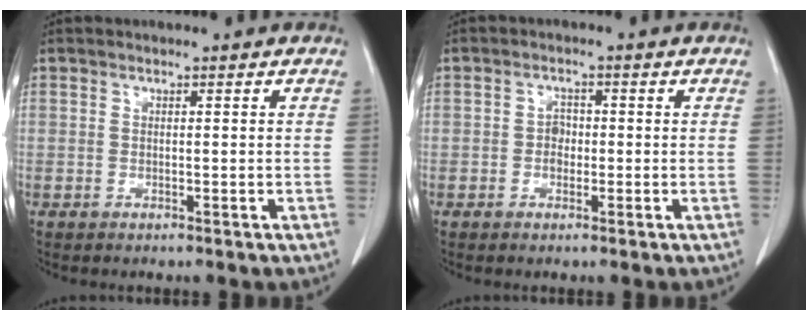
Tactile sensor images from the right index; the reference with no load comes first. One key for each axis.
{"total": 2.0, "fx": -0.4, "fy": 1.6, "fz": 1.2, "tx": -0.014, "ty": 0.007, "tz": -0.007}